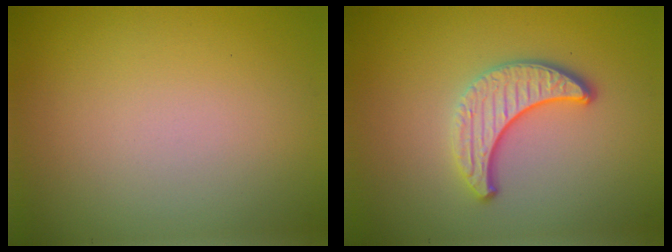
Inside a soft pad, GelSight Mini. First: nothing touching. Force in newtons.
{"total": 3.6, "press": 3.1, "slide": 1.8}